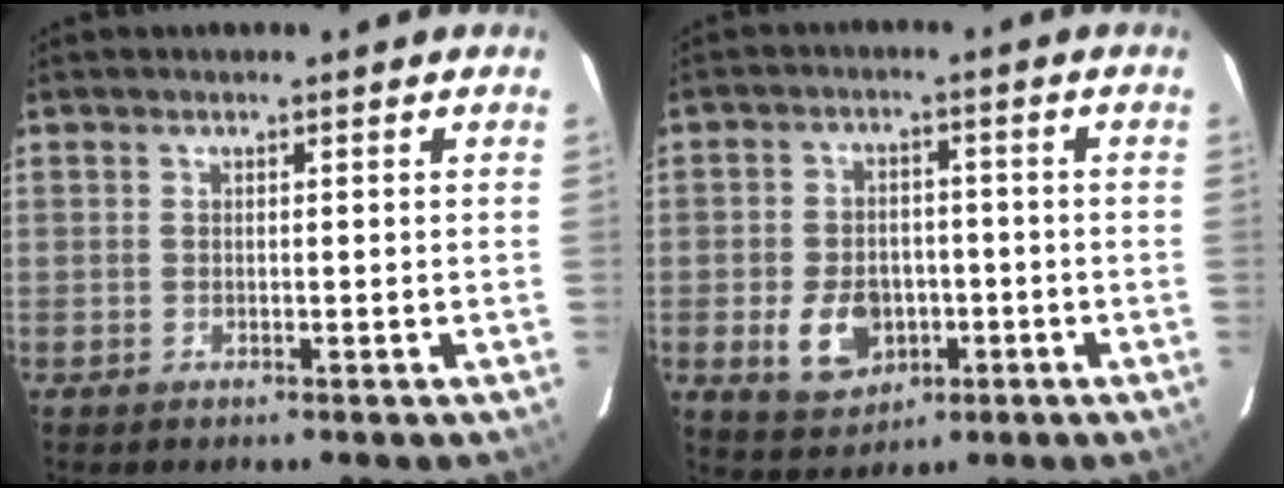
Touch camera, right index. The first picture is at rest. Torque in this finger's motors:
{"motor_torque": [0.15, -0.01, 0.09, 0.02]}